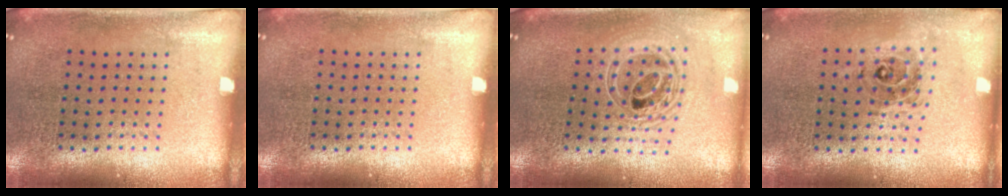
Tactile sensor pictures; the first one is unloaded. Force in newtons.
{"total": 0.0}
{"total": 2.1, "press": 1.6, "slide": 1.3}
{"total": 0.7, "press": 0.7, "slide": 0.1}